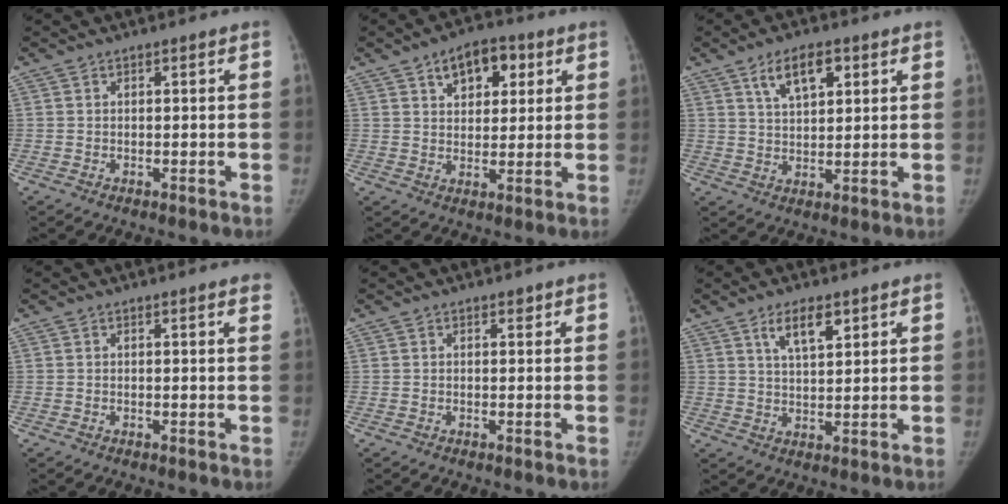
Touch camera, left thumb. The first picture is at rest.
{"total": 9.1, "force": [4.1, 5.6, 5.9], "torque": [-0.048, -0.007, 0.058]}
{"total": 7.7, "force": [3.8, 3.7, 5.6], "torque": [-0.077, -0.013, 0.068]}
{"total": 2.1, "force": [1.7, 0.3, 1.2], "torque": [-0.011, -0.002, 0.009]}
{"total": 0.8, "force": [0.6, 0.5, 0.4], "torque": [0.001, -0.003, 0.006]}
{"total": 6.1, "force": [3.5, 2.3, 4.4], "torque": [-0.065, -0.020, 0.064]}